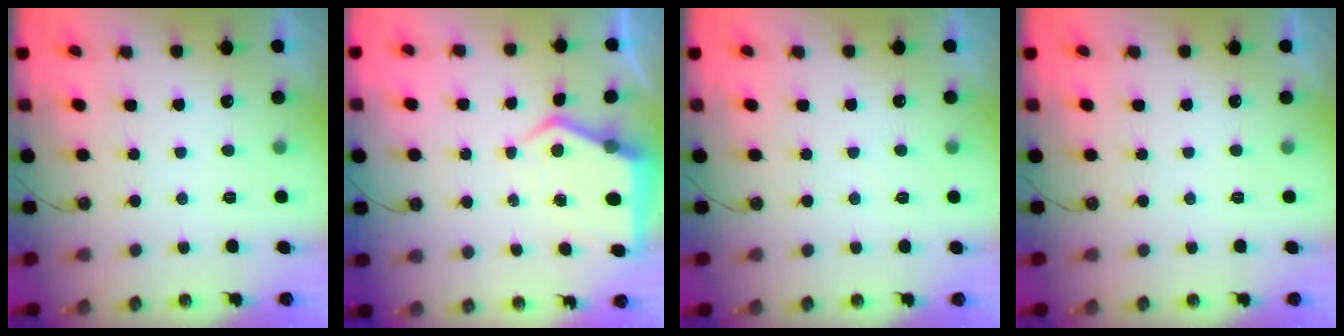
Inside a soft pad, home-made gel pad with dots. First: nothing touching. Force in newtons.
{"total": 7.9, "press": 7.9, "slide": 0.9}
{"total": 3.1, "press": 3.1, "slide": 0.5}
{"total": 0.0}